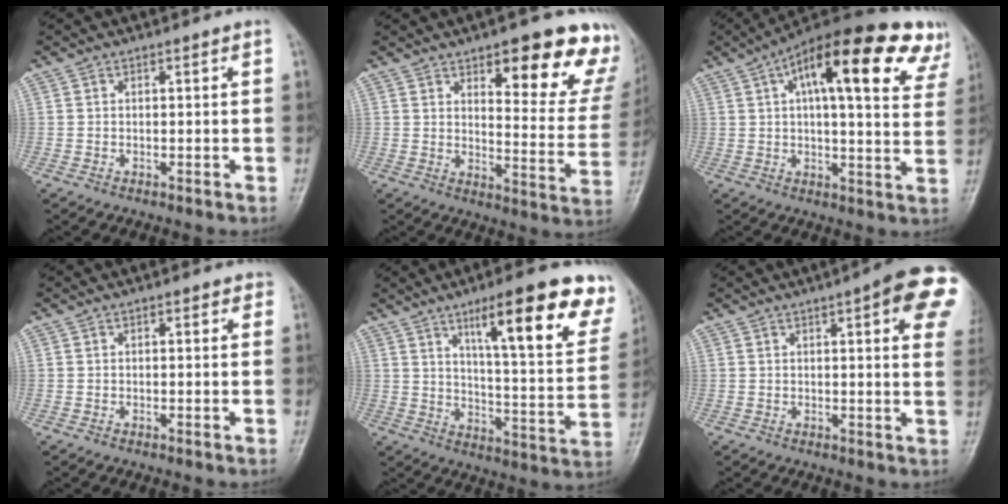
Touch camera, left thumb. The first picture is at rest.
{"total": 20.7, "force": [12.1, 7.2, 15.2], "torque": [-0.136, -0.057, 0.151]}
{"total": 25.7, "force": [12.4, 8.8, 20.8], "torque": [-0.276, 0.010, 0.160]}
{"total": 1.5, "force": [0.7, 0.8, 1.1], "torque": [-0.007, 0.001, 0.004]}
{"total": 21.4, "force": [12.2, 4.9, 16.9], "torque": [-0.198, -0.042, 0.181]}
{"total": 13.4, "force": [5.1, 3.2, 12.0], "torque": [-0.122, -0.010, 0.050]}